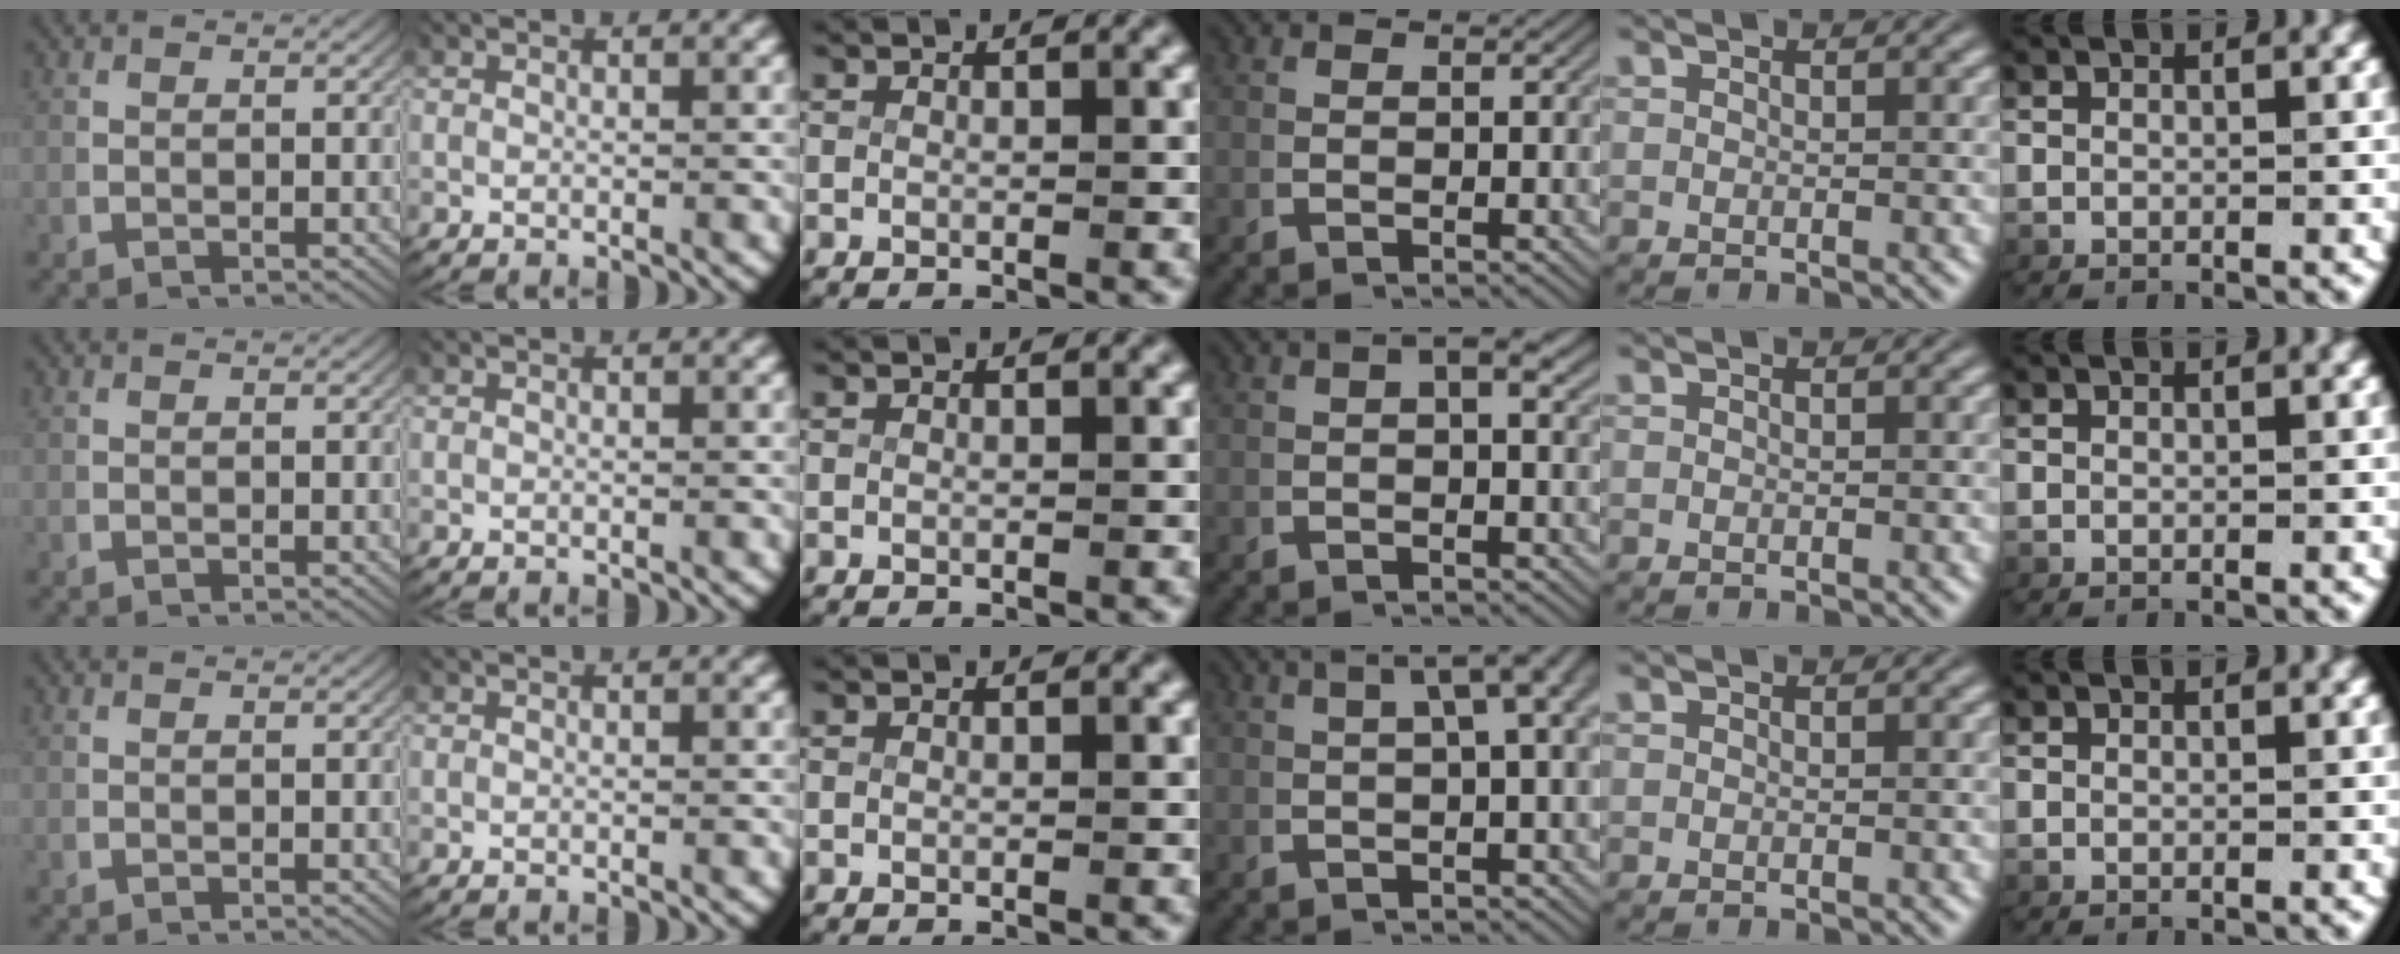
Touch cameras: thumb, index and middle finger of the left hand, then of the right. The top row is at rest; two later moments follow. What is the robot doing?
{"motion": "lift_and_place", "object": "map"}